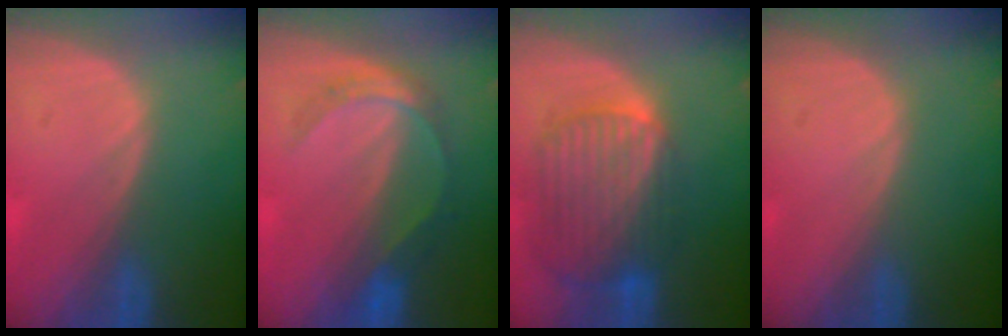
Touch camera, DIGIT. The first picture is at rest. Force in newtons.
{"total": 5.3, "press": 5.0, "slide": 1.6}
{"total": 10.3, "press": 8.6, "slide": 5.6}
{"total": 0.0}